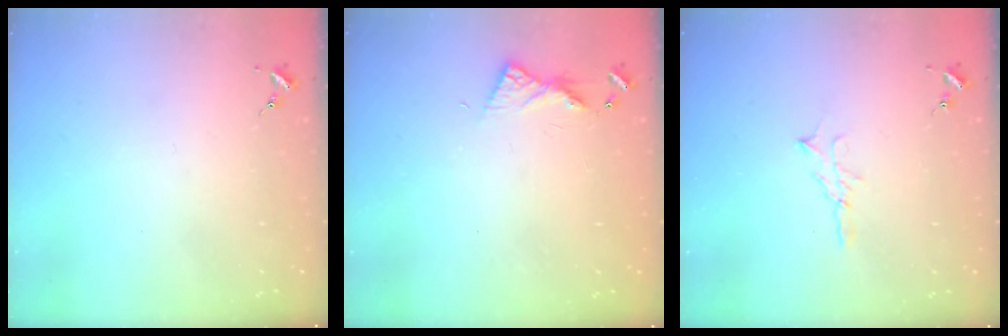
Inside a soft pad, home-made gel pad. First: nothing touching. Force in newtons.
{"total": 6.1, "press": 6.1, "slide": 0.6}
{"total": 4.7, "press": 4.7, "slide": 0.5}